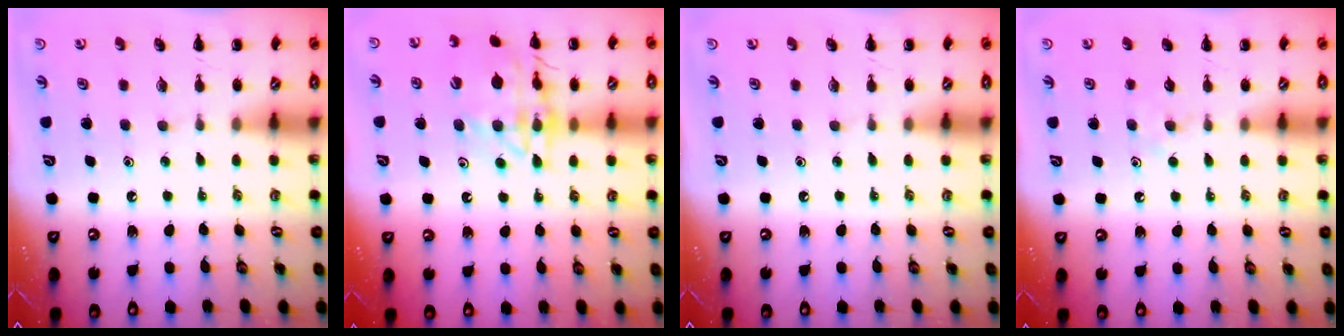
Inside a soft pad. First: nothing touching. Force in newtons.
{"total": 16.3, "press": 16.3, "slide": 1.1}
{"total": 0.0}
{"total": 4.9, "press": 4.7, "slide": 1.5}